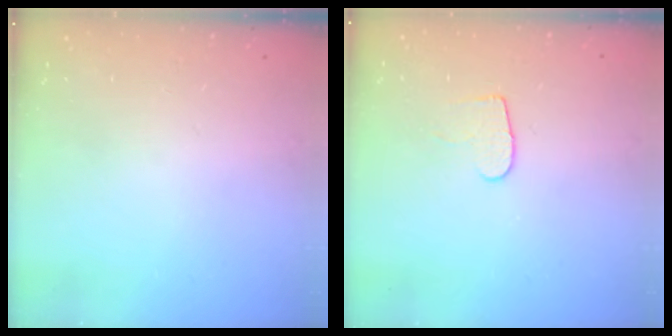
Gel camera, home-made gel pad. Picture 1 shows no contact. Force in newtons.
{"total": 6.3, "press": 6.3, "slide": 0.6}